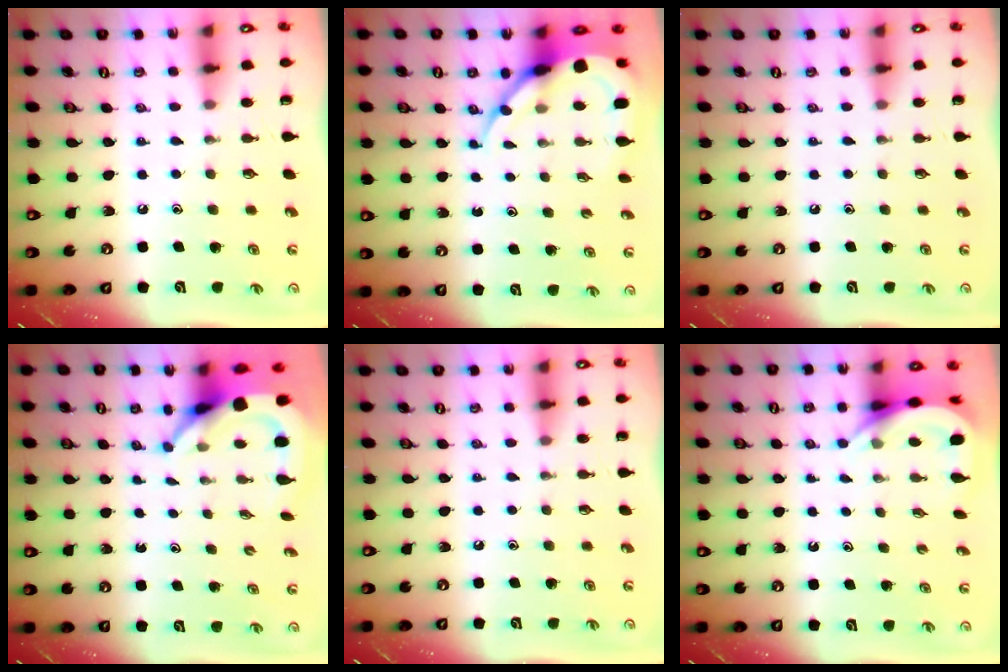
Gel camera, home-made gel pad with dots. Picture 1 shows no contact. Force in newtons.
{"total": 10.5, "press": 10.4, "slide": 1.1}
{"total": 0.0}
{"total": 5.6, "press": 5.6, "slide": 0.7}
{"total": 0.0}
{"total": 5.4, "press": 5.4, "slide": 0.3}